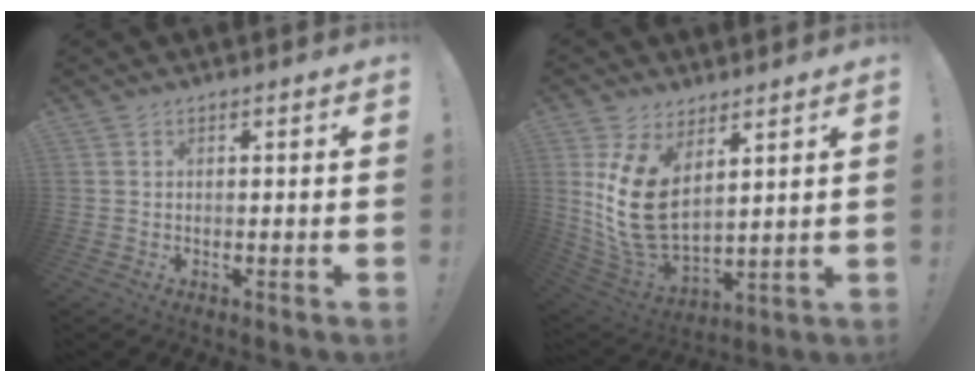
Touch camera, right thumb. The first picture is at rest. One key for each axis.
{"total": 14.8, "fx": 5.4, "fy": 8.4, "fz": 10.8, "tx": -0.232, "ty": -0.041, "tz": 0.103}